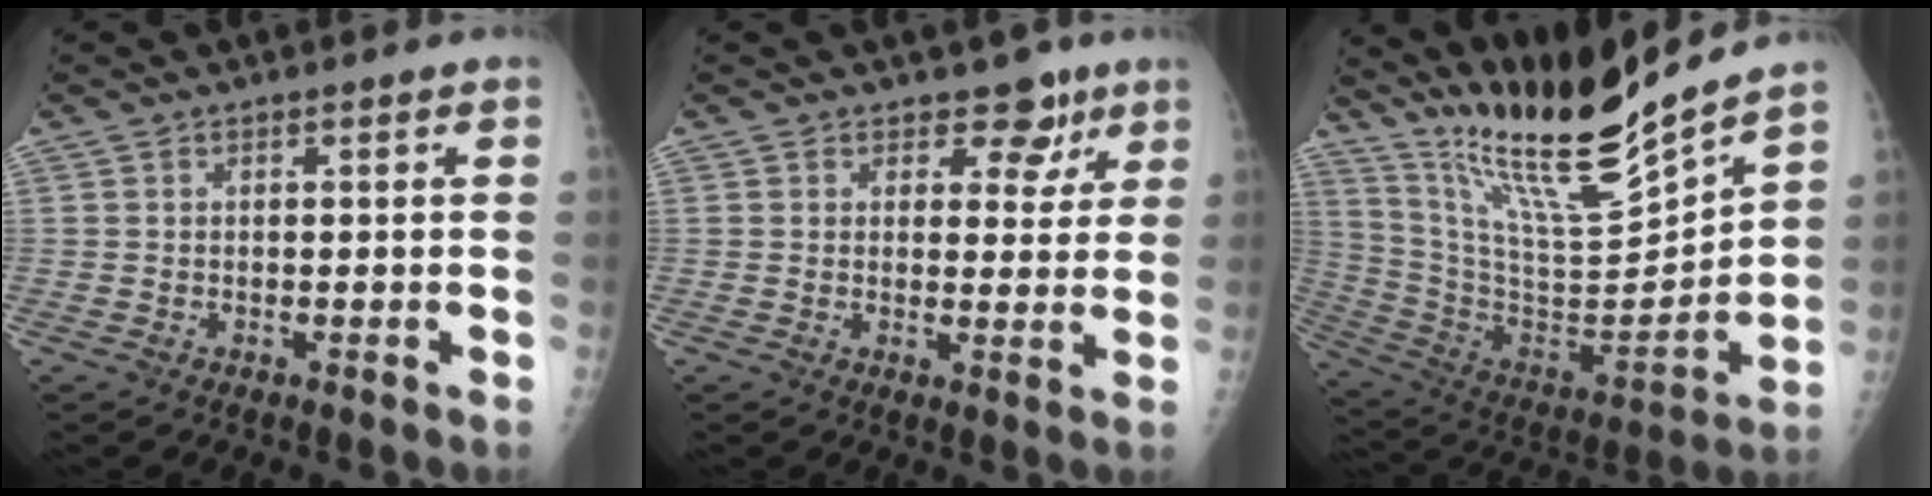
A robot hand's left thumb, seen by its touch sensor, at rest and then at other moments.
{"total": 5.7, "force": [3.8, 3.7, 2.0], "torque": [0.016, -0.017, 0.048]}
{"total": 21.0, "force": [18.1, 1.4, 10.7], "torque": [-0.155, -0.109, 0.331]}